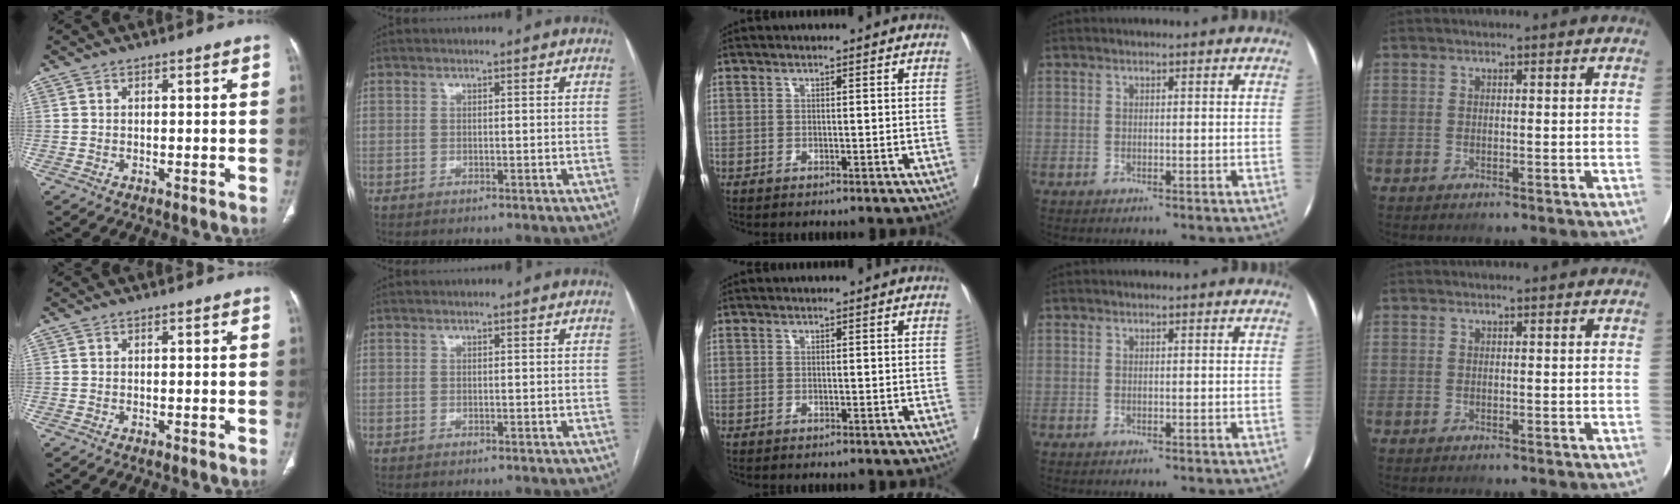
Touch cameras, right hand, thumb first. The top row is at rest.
{}